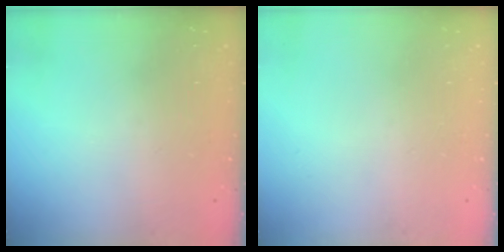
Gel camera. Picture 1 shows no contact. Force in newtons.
{"total": 0.0}